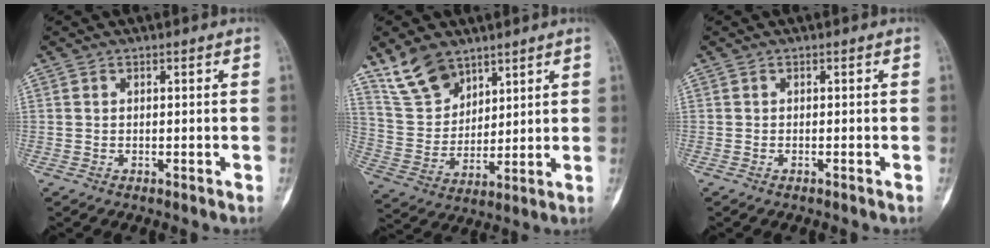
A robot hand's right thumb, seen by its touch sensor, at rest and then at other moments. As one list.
[{"total": 10.8, "force": [8.0, 5.9, 4.0], "torque": [-0.063, -0.037, 0.169]}, {"total": 0.0}]